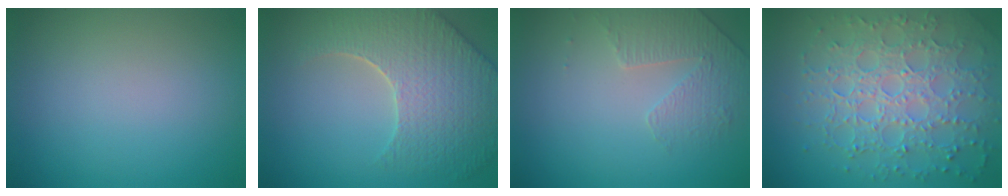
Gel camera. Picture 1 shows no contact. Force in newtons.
{"total": 7.6, "press": 5.8, "slide": 4.9}
{"total": 1.8, "press": 1.4, "slide": 1.0}
{"total": 7.7, "press": 5.7, "slide": 5.2}